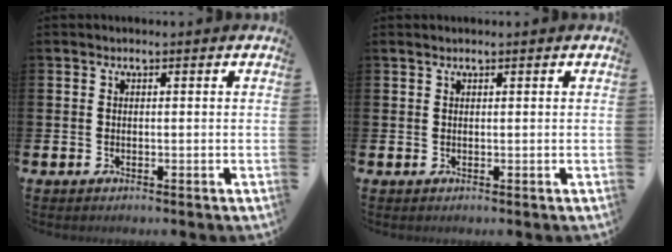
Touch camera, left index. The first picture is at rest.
{"total": 0.7, "force": [0.6, 0.1, 0.3], "torque": [-0.004, 0.002, 0.010]}